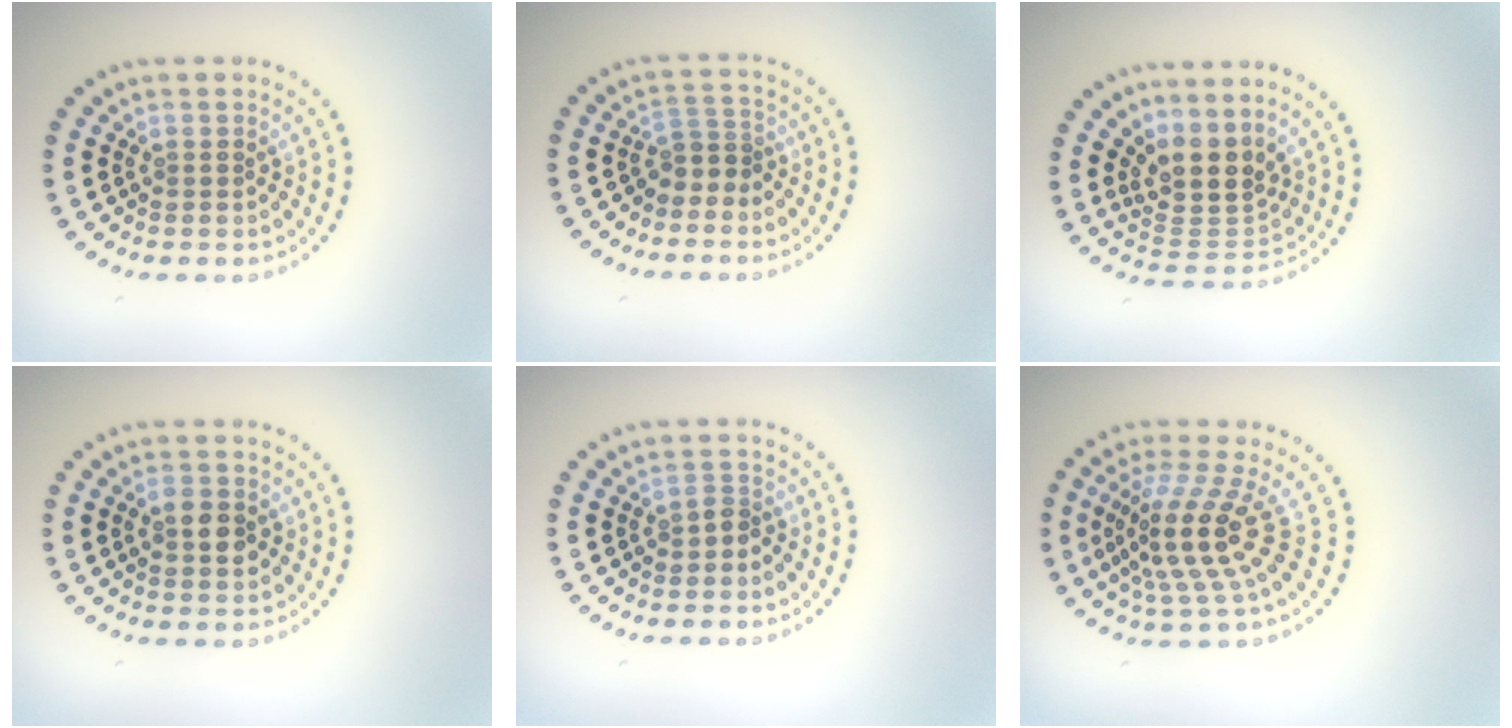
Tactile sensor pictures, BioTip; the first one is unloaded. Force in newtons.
{"total": 2.0, "press": 1.3, "slide": 1.5}
{"total": 4.0, "press": 3.0, "slide": 2.6}
{"total": 2.6, "press": 2.6, "slide": 0.1}
{"total": 1.2, "press": 0.9, "slide": 0.8}
{"total": 5.0, "press": 3.5, "slide": 3.6}